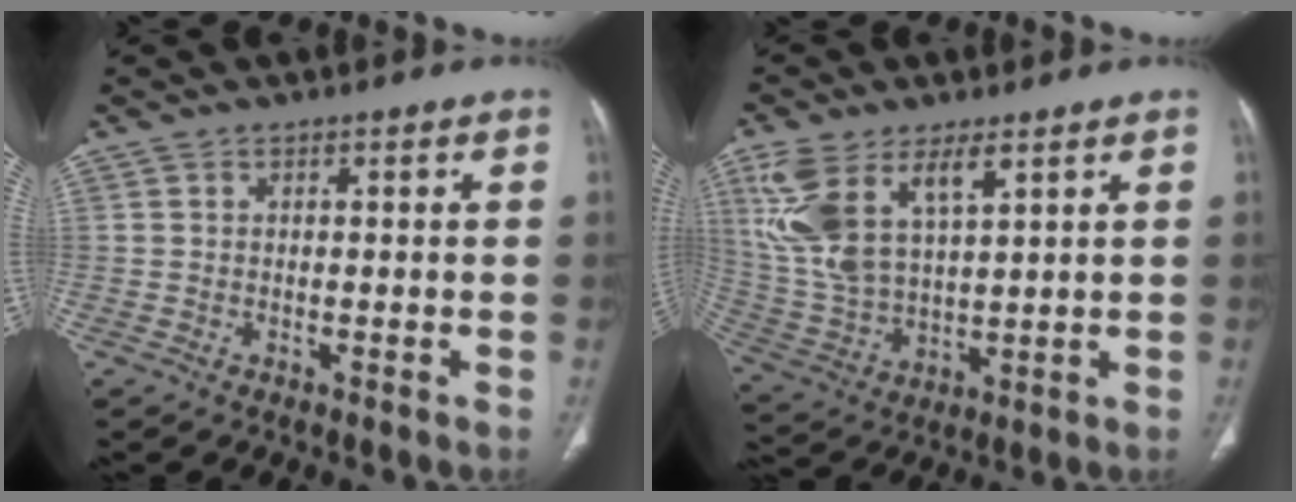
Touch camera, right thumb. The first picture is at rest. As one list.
[{"total": 14.2, "force": [6.8, 6.4, 10.8], "torque": [-0.227, -0.017, 0.147]}]